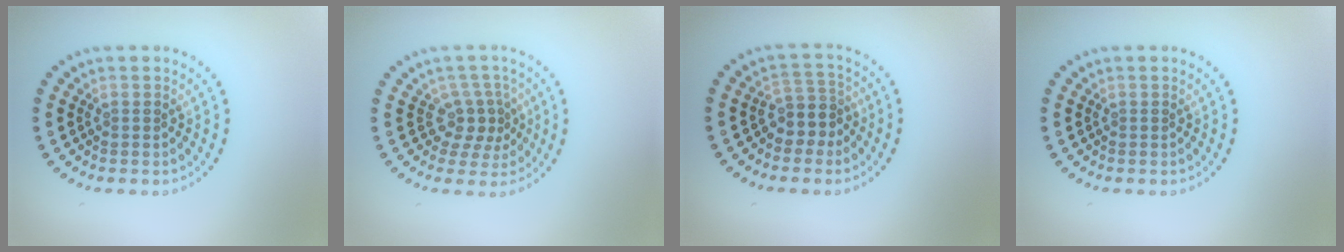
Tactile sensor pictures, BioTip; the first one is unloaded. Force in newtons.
{"total": 2.8, "press": 2.1, "slide": 1.8}
{"total": 2.6, "press": 2.1, "slide": 1.6}
{"total": 0.0}